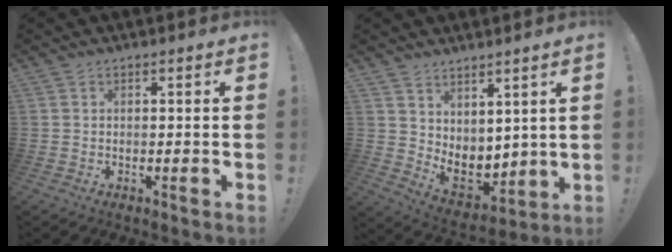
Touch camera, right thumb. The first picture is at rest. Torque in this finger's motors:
{"motor_torque": [-0.27, 0.59, 0.02, -0.02, 0.00]}